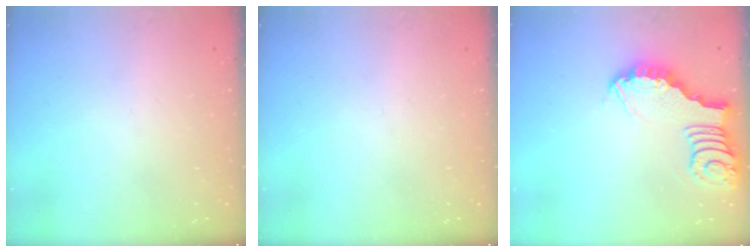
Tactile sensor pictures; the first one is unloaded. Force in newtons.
{"total": 0.0}
{"total": 3.9, "press": 3.9, "slide": 0.3}